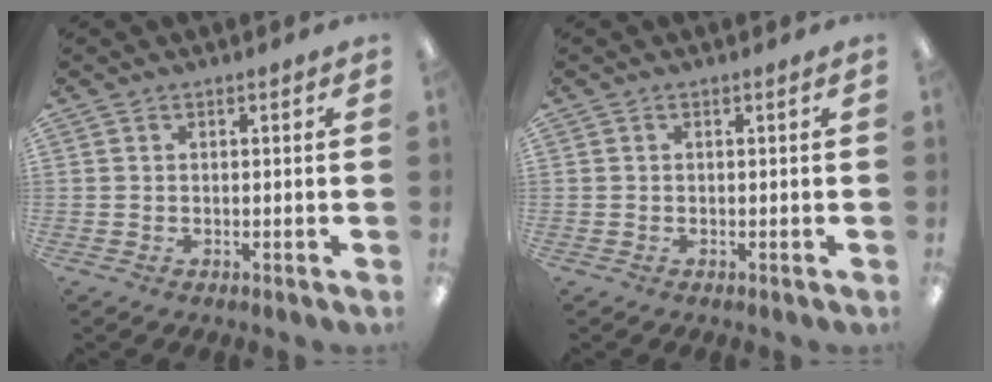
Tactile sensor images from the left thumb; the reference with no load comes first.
{"total": 0.0}